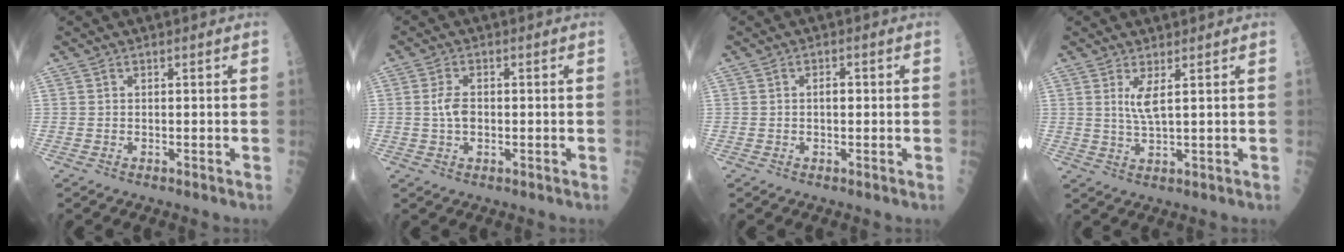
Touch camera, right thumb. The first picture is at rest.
{"total": 3.7, "force": [-0.1, 2.1, 3.0], "torque": [-0.056, 0.001, -0.002]}
{"total": 1.6, "force": [0.0, 0.9, 1.4], "torque": [-0.018, 0.003, -0.002]}
{"total": 3.4, "force": [1.2, 0.3, 3.2], "torque": [-0.070, -0.018, 0.030]}